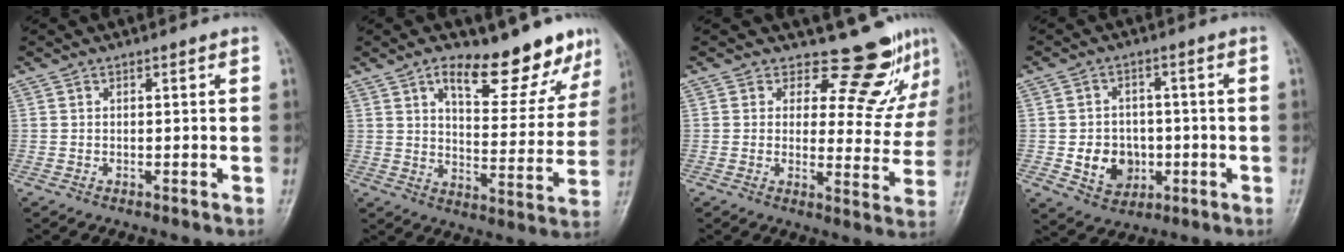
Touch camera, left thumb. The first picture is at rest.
{"total": 15.3, "force": [10.9, 5.7, 9.2], "torque": [-0.073, -0.067, 0.161]}
{"total": 10.4, "force": [8.7, 4.7, 3.2], "torque": [0.000, -0.077, 0.100]}
{"total": 8.1, "force": [-1.6, 6.8, 4.0], "torque": [-0.029, 0.008, -0.019]}